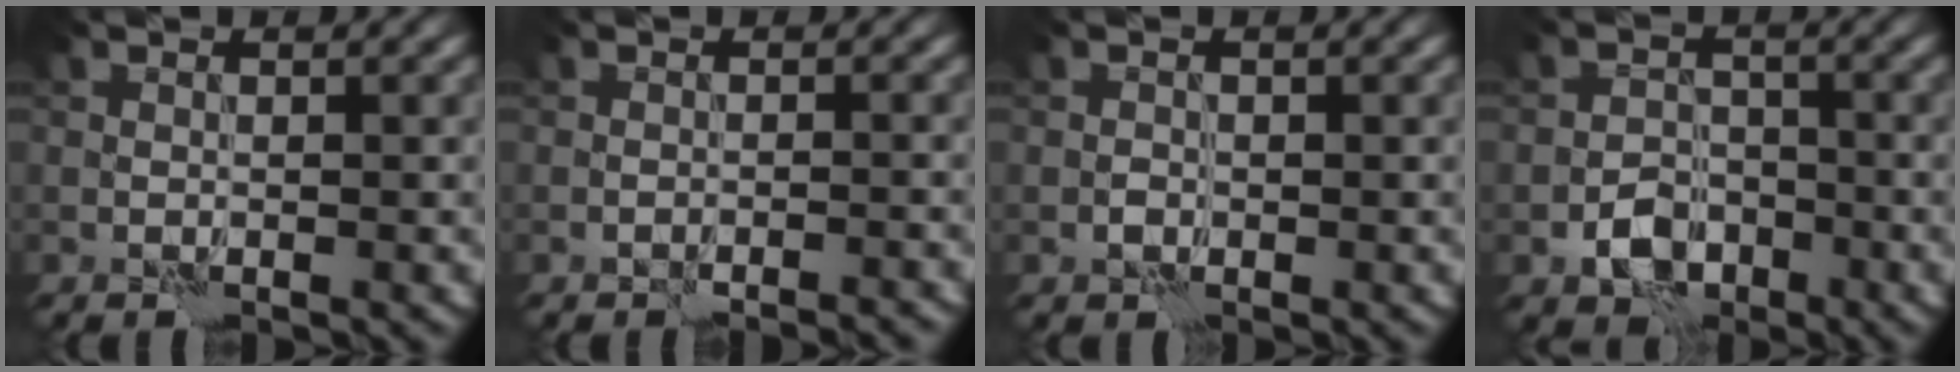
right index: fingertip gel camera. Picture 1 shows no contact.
{"total": 2.5, "force": [-2.4, 0.0, 0.7], "torque": [-0.012, 0.009, -0.034]}
{"total": 0.6, "force": [-0.3, 0.5, 0.2], "torque": [-0.002, 0.000, -0.007]}
{"total": 3.5, "force": [-2.0, 2.5, 1.6], "torque": [-0.022, 0.001, -0.040]}